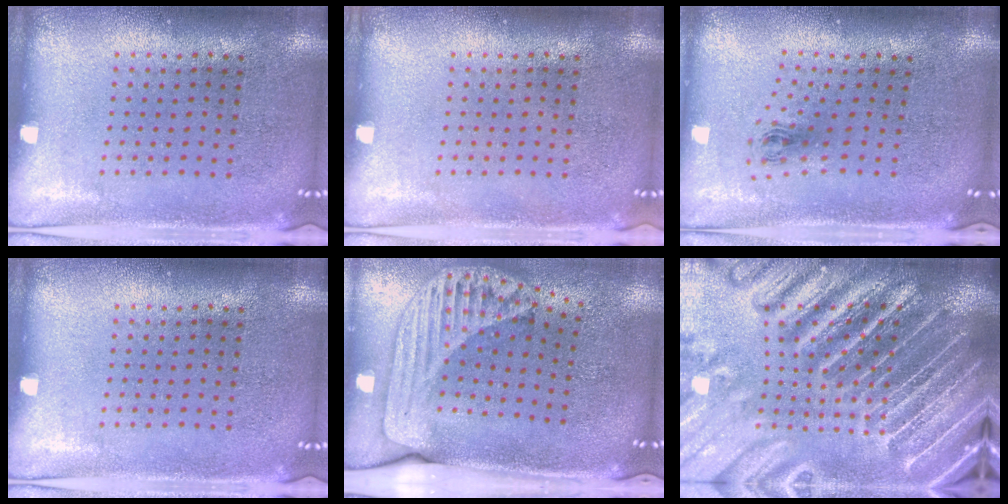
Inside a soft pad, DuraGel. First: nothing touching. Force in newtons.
{"total": 0.0}
{"total": 0.8, "press": 0.4, "slide": 0.8}
{"total": 0.0}
{"total": 2.4, "press": 1.7, "slide": 1.7}
{"total": 5.6, "press": 4.8, "slide": 2.8}